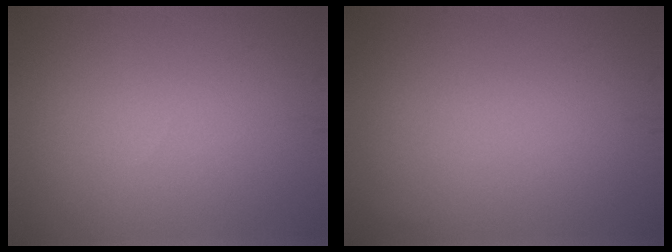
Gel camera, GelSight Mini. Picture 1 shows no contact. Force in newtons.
{"total": 0.0}